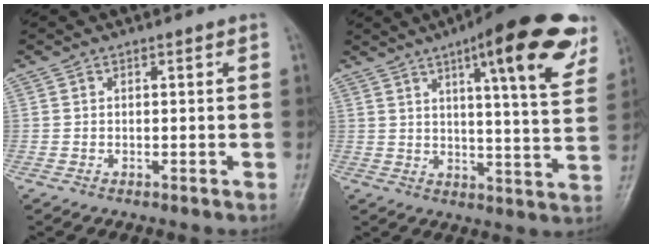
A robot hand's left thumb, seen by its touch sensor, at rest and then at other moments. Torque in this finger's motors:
{"motor_torque": [0.74, 0.55, 1.65, -1.13, 0.14]}